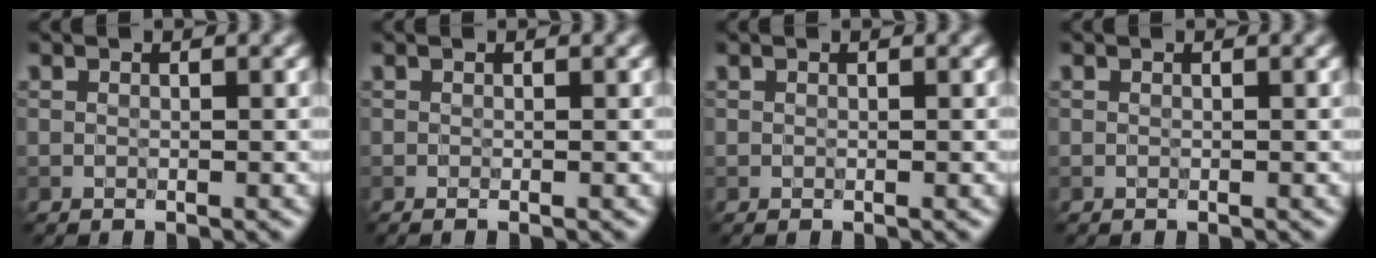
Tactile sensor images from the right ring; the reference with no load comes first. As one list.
[{"total": 1.4, "force": [-0.1, 0.5, 1.3], "torque": [-0.013, -0.003, -0.007]}, {"total": 0.0}, {"total": 0.0}]